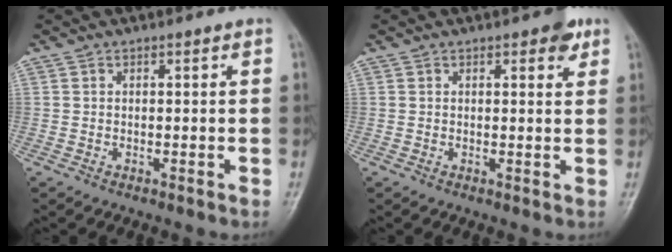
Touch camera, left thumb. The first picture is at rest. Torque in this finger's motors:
{"motor_torque": [2.49, 1.12, 0.41, -0.08, 0.00]}